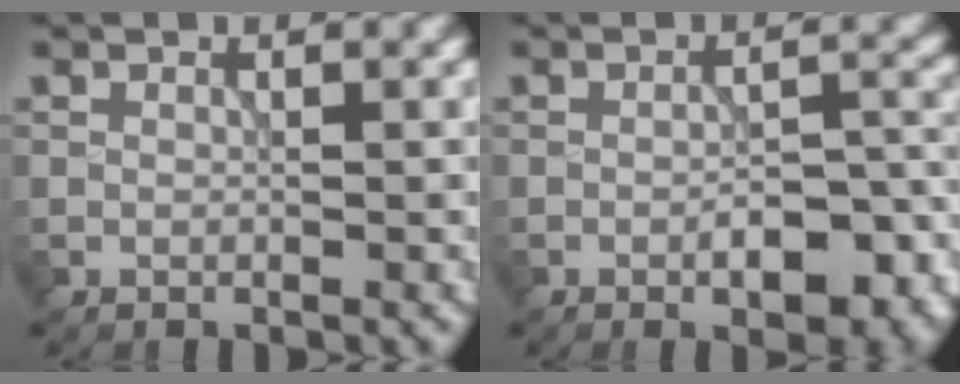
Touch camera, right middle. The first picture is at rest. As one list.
[{"total": 6.3, "force": [-2.8, 2.6, 5.0], "torque": [-0.067, 0.004, -0.035]}]